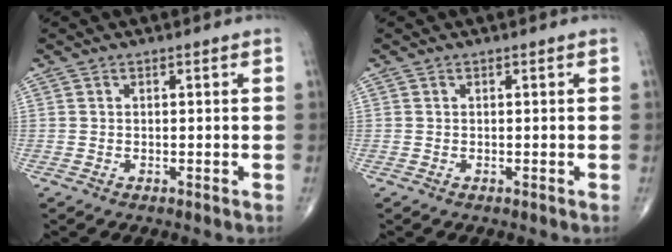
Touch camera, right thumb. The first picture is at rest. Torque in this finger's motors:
{"motor_torque": [-0.11, 0.02, 0.10, 0.10, 0.00]}